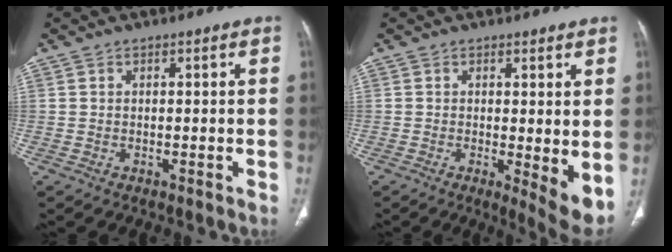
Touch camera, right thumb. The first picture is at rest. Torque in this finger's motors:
{"motor_torque": [-0.21, 0.25, -0.08, -0.14, -0.08]}